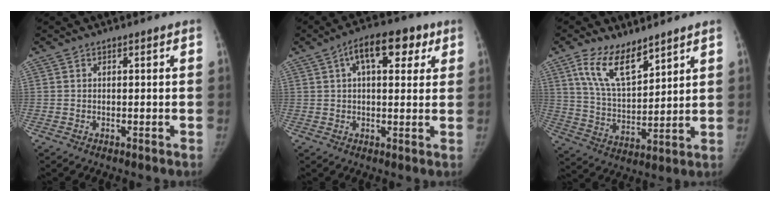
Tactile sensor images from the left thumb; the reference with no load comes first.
{"total": 11.6, "force": [4.9, 5.8, 8.8], "torque": [-0.103, 0.013, 0.068]}
{"total": 11.5, "force": [7.7, 4.9, 6.9], "torque": [-0.108, -0.047, 0.157]}